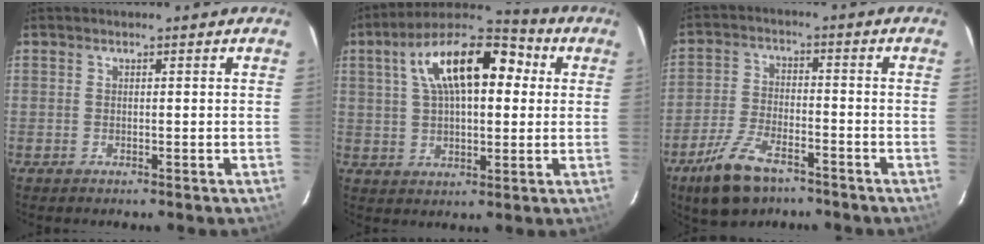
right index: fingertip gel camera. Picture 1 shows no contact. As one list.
[{"total": 17.5, "force": [5.0, 8.2, 14.6], "torque": [-0.258, 0.040, 0.071]}, {"total": 10.6, "force": [-7.2, 4.6, 6.2], "torque": [-0.145, -0.011, -0.132]}]